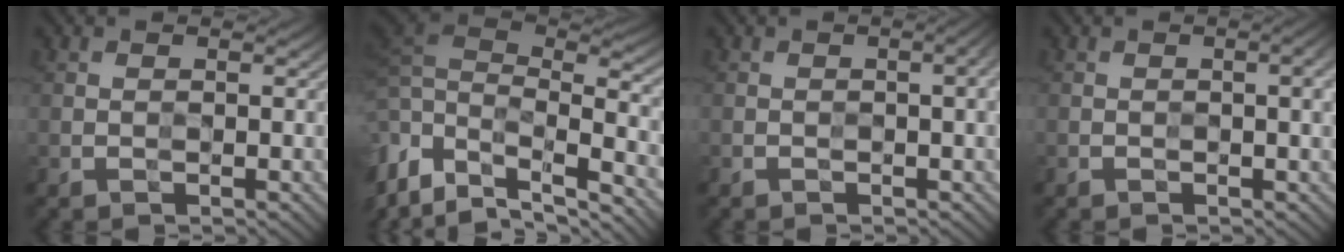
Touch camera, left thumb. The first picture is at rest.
{"total": 13.2, "force": [-1.1, 6.8, 11.3], "torque": [-0.284, -0.008, 0.018]}
{"total": 2.6, "force": [-0.1, 0.6, 2.5], "torque": [-0.031, 0.004, -0.004]}
{"total": 3.0, "force": [0.0, 0.7, 3.0], "torque": [-0.040, 0.003, -0.002]}